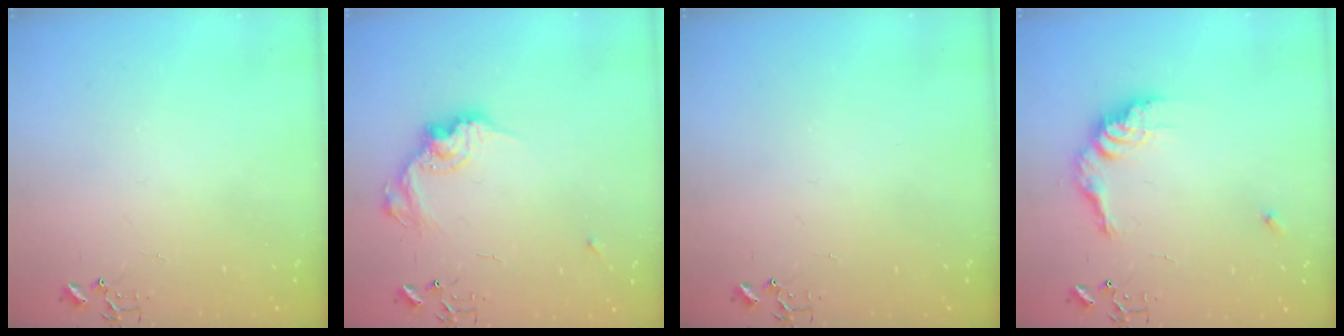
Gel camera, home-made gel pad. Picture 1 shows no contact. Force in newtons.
{"total": 13.5, "press": 13.5, "slide": 0.8}
{"total": 0.0}
{"total": 13.3, "press": 13.2, "slide": 1.1}